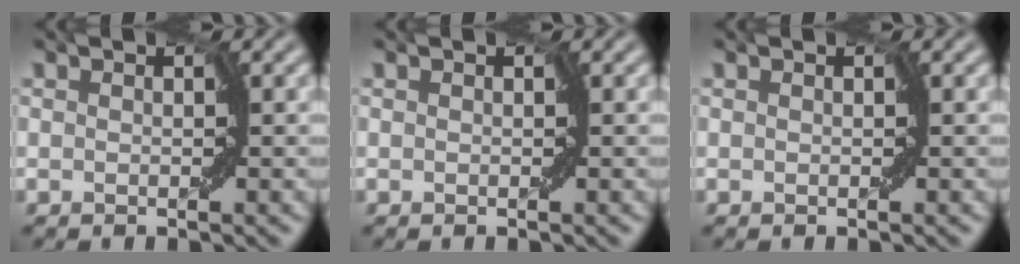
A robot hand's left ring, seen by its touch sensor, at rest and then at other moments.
{"total": 0.0}
{"total": 0.0}